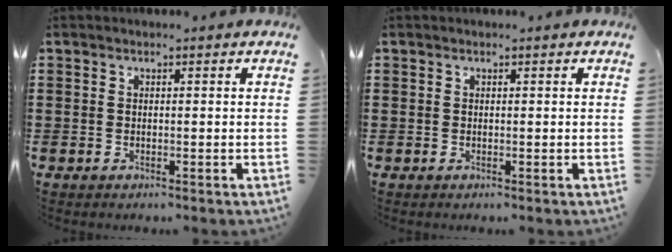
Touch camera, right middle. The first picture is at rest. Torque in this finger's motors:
{"motor_torque": [0.00, 0.00, 0.03, -0.01]}